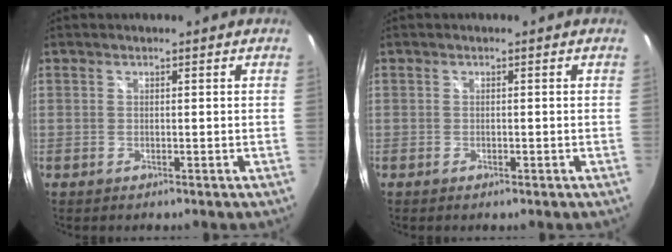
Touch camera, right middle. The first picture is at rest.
{"total": 0.6, "force": [-0.4, 0.3, 0.3], "torque": [-0.005, -0.004, -0.009]}